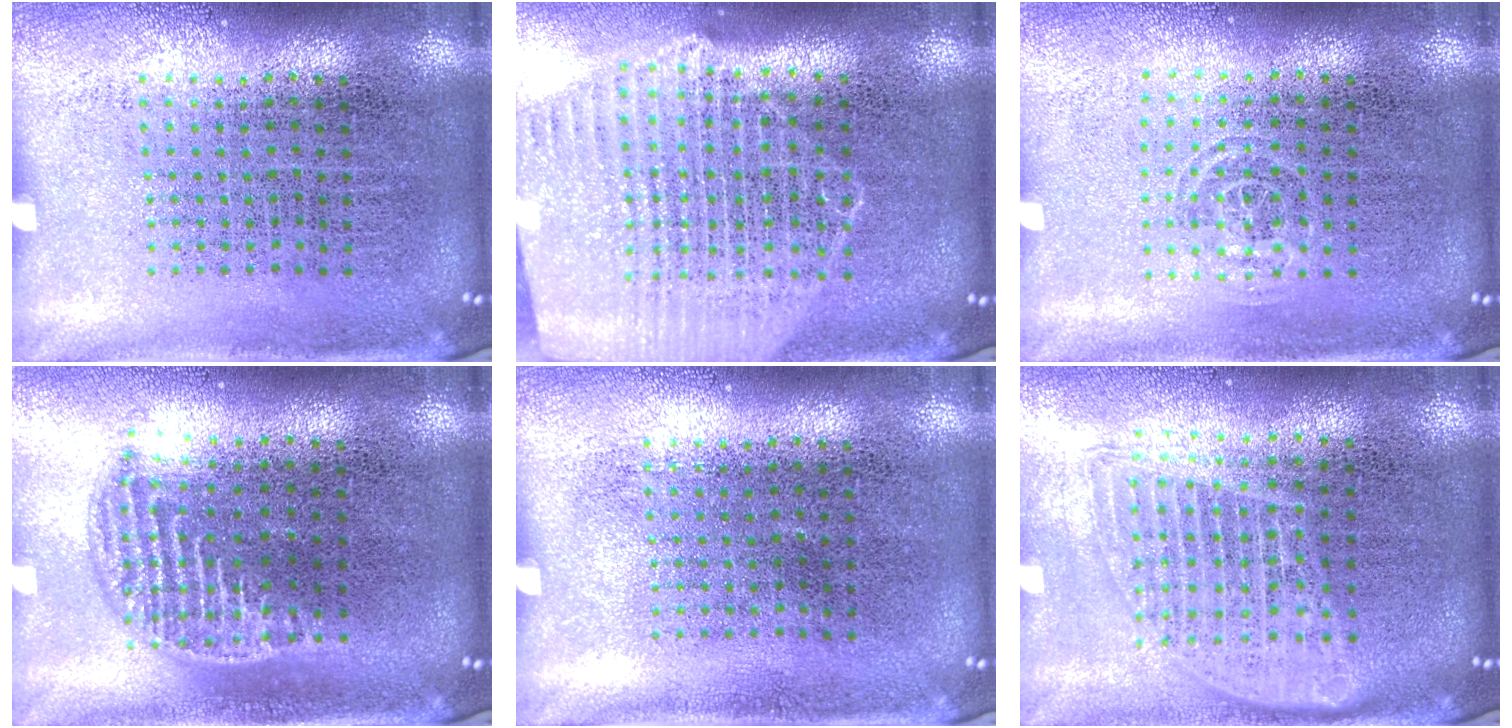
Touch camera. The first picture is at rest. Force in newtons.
{"total": 1.8, "press": 1.7, "slide": 0.6}
{"total": 0.7, "press": 0.5, "slide": 0.6}
{"total": 1.3, "press": 1.1, "slide": 0.6}
{"total": 0.0}
{"total": 1.6, "press": 1.4, "slide": 0.8}